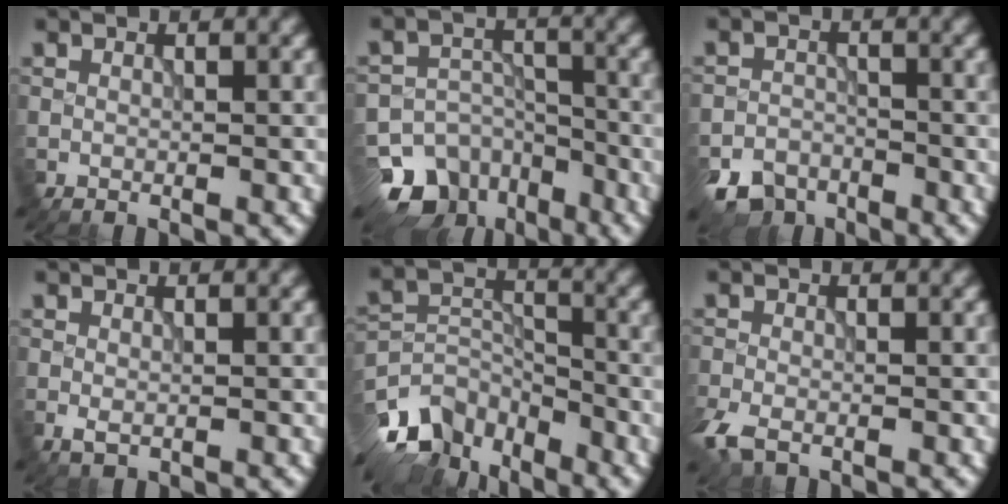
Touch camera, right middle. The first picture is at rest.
{"total": 9.8, "force": [-6.4, 6.9, 2.7], "torque": [-0.039, -0.011, -0.105]}
{"total": 5.0, "force": [-3.9, 2.9, 1.2], "torque": [-0.015, -0.013, -0.068]}
{"total": 0.8, "force": [-0.2, 0.4, 0.7], "torque": [-0.014, -0.006, -0.002]}
{"total": 8.6, "force": [-6.5, 4.6, 3.4], "torque": [-0.063, -0.007, -0.125]}
{"total": 2.7, "force": [-1.7, 1.3, 1.7], "torque": [-0.040, -0.007, -0.038]}